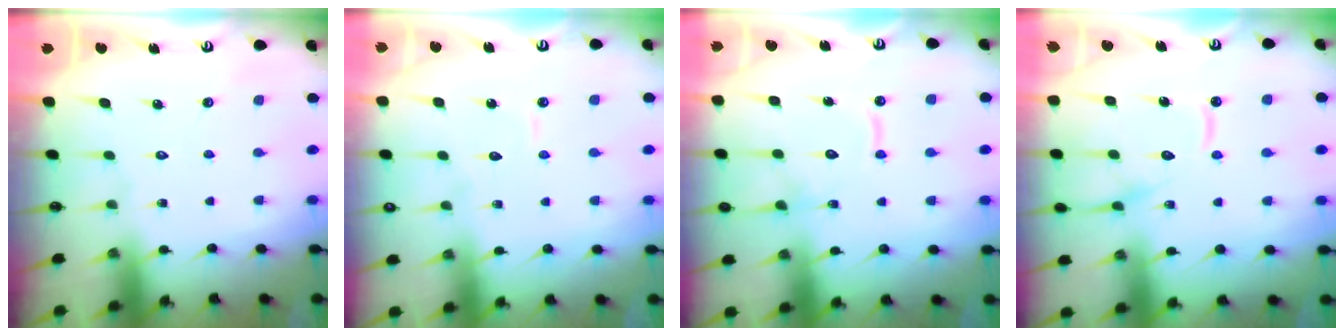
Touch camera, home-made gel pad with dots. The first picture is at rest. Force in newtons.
{"total": 4.1, "press": 4.1, "slide": 0.3}
{"total": 11.8, "press": 11.8, "slide": 1.1}
{"total": 13.0, "press": 12.9, "slide": 1.3}